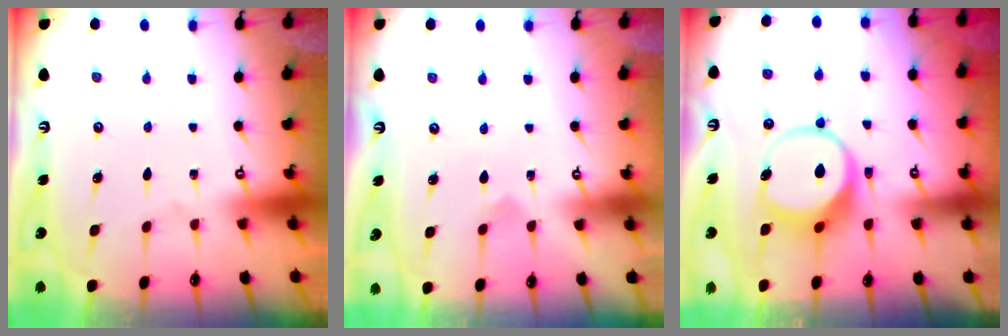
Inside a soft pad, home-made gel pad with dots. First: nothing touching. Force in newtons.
{"total": 2.5, "press": 2.5, "slide": 0.1}
{"total": 8.6, "press": 8.4, "slide": 1.3}